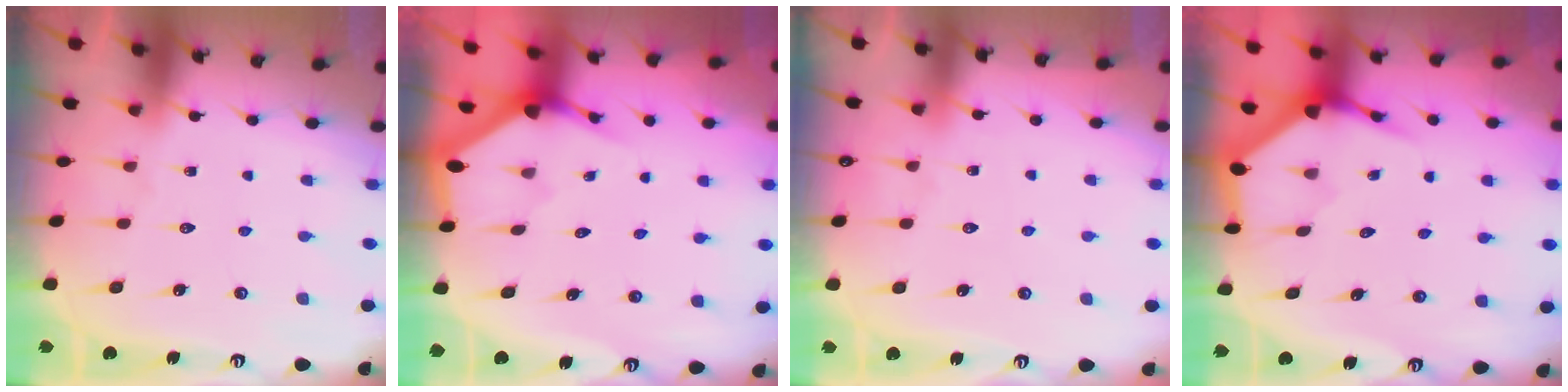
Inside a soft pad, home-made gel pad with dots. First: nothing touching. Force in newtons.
{"total": 3.0, "press": 3.0, "slide": 0.2}
{"total": 3.9, "press": 3.8, "slide": 0.5}
{"total": 4.1, "press": 4.0, "slide": 0.5}